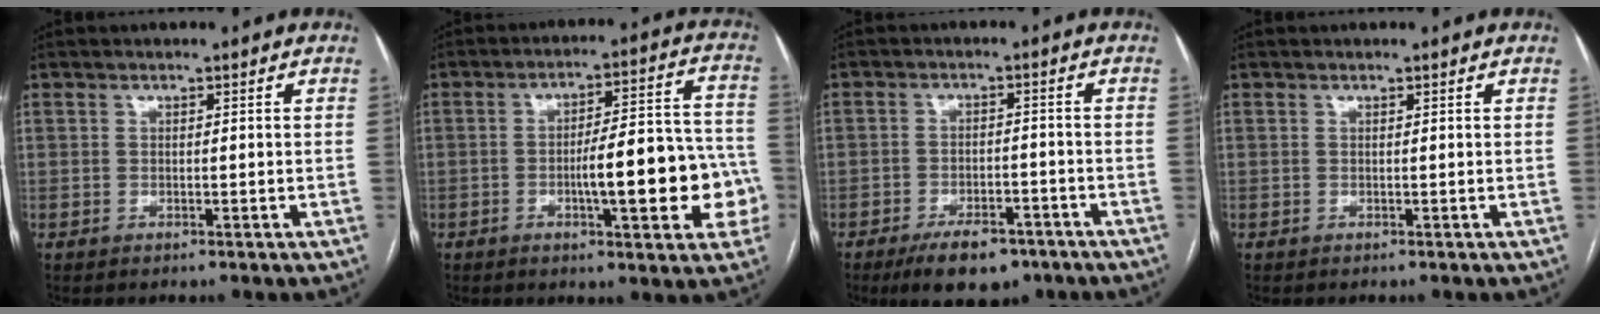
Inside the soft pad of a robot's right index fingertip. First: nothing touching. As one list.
[{"total": 14.8, "force": [-4.0, 3.1, 13.9], "torque": [-0.172, 0.033, -0.049]}, {"total": 8.3, "force": [-5.9, 3.6, 4.6], "torque": [-0.073, -0.001, -0.090]}, {"total": 0.0}]